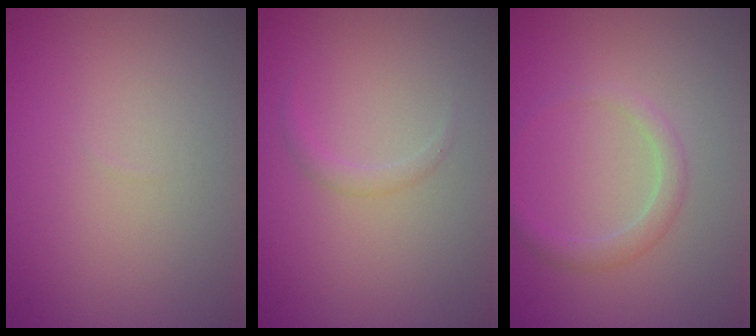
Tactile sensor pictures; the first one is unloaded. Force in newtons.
{"total": 0.9, "press": 0.9, "slide": 0.0}
{"total": 1.7, "press": 1.7, "slide": 0.1}